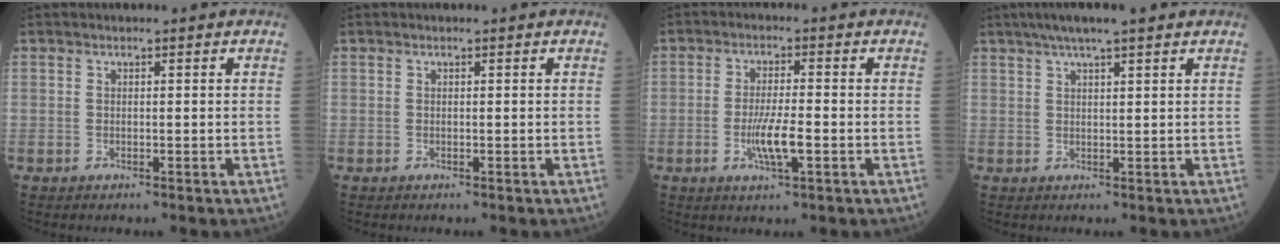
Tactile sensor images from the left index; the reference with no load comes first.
{"total": 0.0}
{"total": 5.3, "force": [-1.6, 0.8, 4.9], "torque": [-0.102, -0.010, -0.028]}
{"total": 7.6, "force": [5.7, 0.7, 5.0], "torque": [-0.079, 0.034, 0.090]}